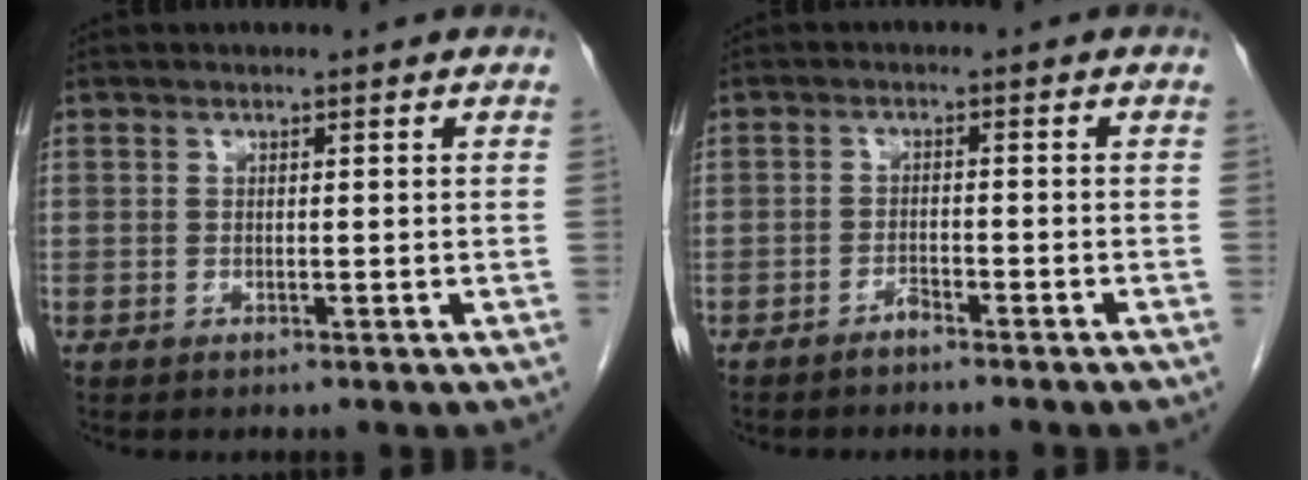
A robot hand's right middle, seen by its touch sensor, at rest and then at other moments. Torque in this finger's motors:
{"motor_torque": [-0.09, -0.06, 0.00, -0.01]}